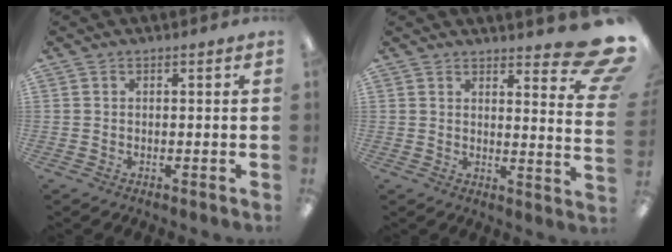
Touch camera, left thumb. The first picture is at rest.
{"total": 10.4, "force": [7.3, 2.6, 6.9], "torque": [-0.076, -0.061, 0.124]}